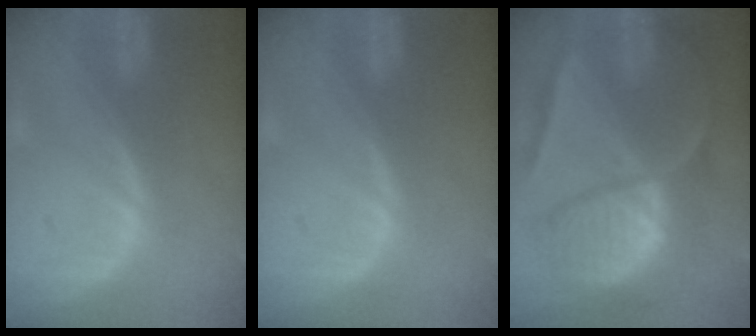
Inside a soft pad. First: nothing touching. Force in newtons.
{"total": 0.0}
{"total": 10.8, "press": 10.7, "slide": 1.1}